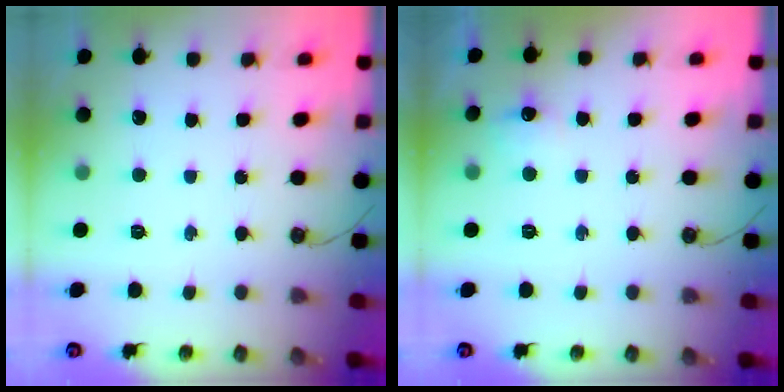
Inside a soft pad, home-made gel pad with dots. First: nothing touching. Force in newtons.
{"total": 7.1, "press": 7.0, "slide": 0.9}